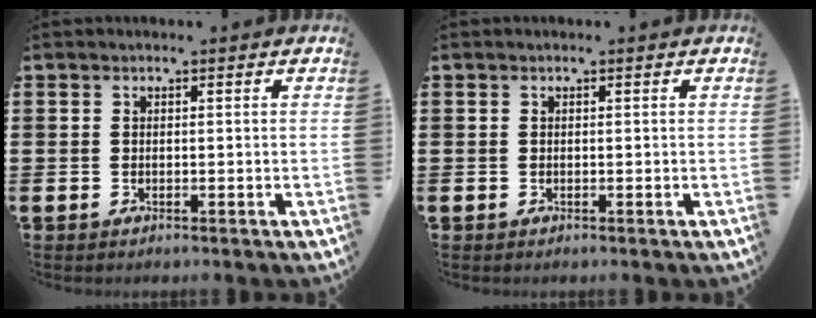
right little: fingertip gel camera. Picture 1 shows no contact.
{"total": 0.0}